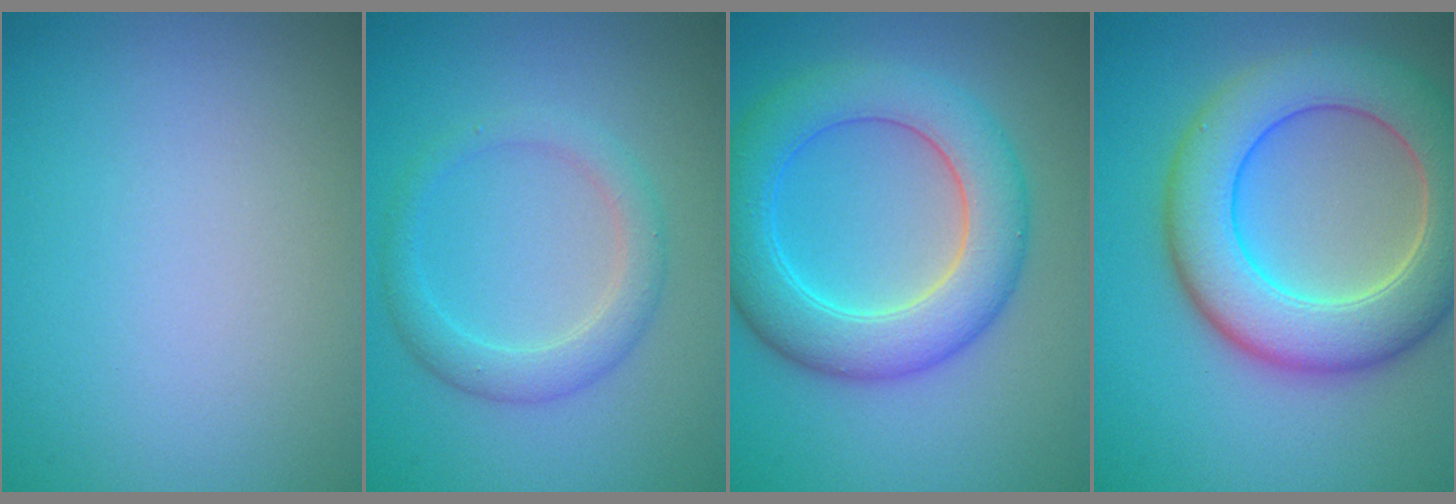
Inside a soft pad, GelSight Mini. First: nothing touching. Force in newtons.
{"total": 2.7, "press": 2.7, "slide": 0.2}
{"total": 7.1, "press": 7.1, "slide": 0.1}
{"total": 9.4, "press": 9.3, "slide": 0.8}